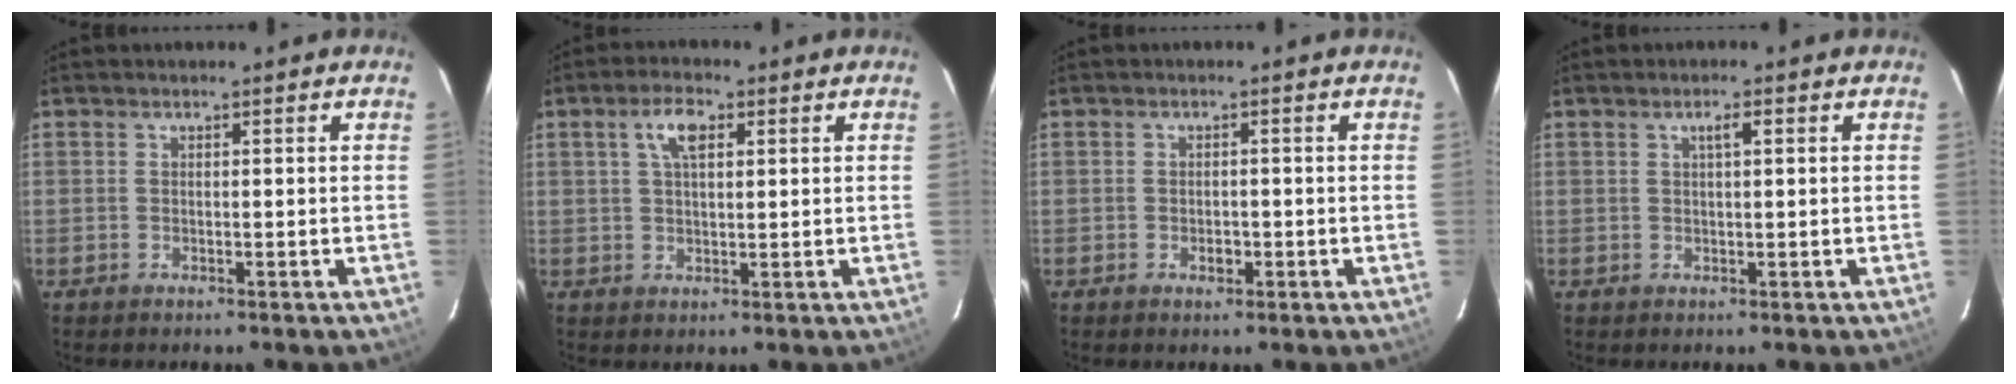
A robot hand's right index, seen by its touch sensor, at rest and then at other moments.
{"total": 4.8, "force": [1.9, 2.1, 3.9], "torque": [-0.072, 0.012, 0.034]}
{"total": 1.6, "force": [-0.7, 1.2, 0.9], "torque": [-0.016, 0.001, -0.009]}
{"total": 1.7, "force": [0.6, 0.3, 1.5], "torque": [-0.026, 0.005, 0.011]}